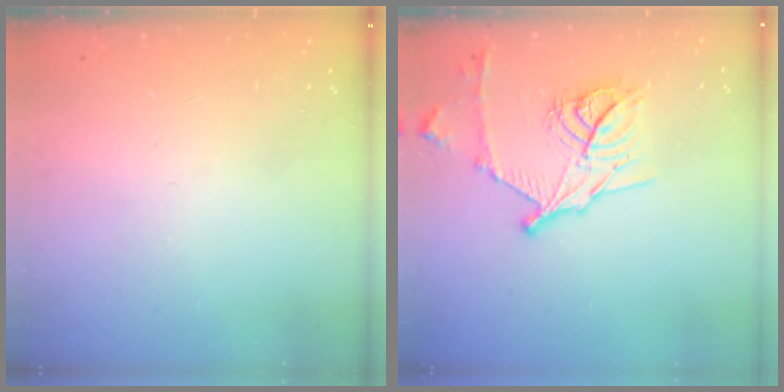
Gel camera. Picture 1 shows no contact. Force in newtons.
{"total": 16.4, "press": 16.3, "slide": 1.0}